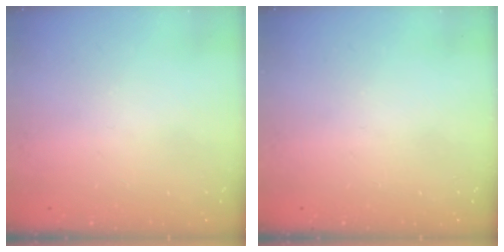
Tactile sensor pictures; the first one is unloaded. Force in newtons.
{"total": 0.0}